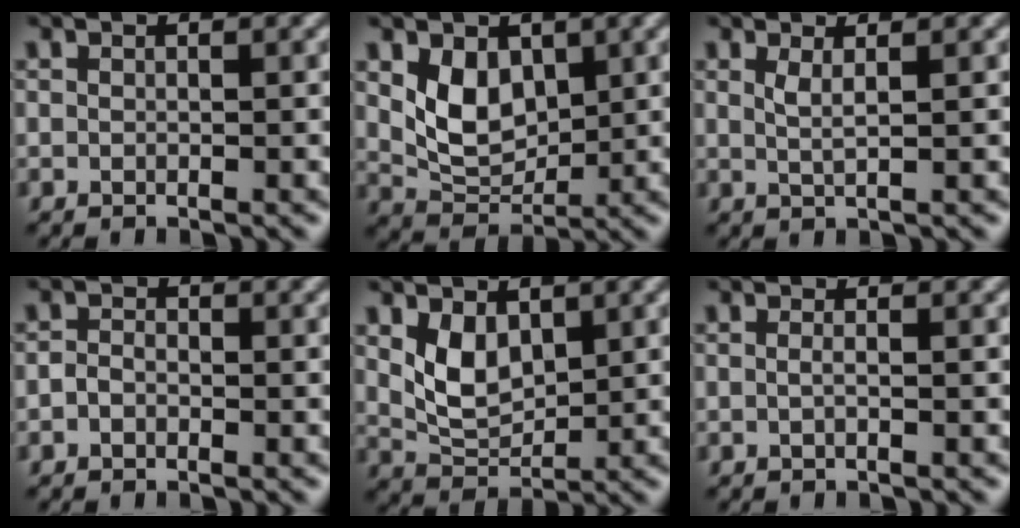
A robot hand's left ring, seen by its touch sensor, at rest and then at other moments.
{"total": 4.4, "force": [1.3, 3.0, 2.8], "torque": [-0.054, -0.010, 0.028]}
{"total": 1.4, "force": [0.6, 0.3, 1.2], "torque": [-0.022, -0.003, 0.008]}
{"total": 1.0, "force": [-0.5, 0.7, 0.5], "torque": [-0.011, 0.001, -0.013]}
{"total": 3.5, "force": [1.3, 2.2, 2.3], "torque": [-0.047, -0.007, 0.034]}
{"total": 0.7, "force": [-0.1, 0.2, 0.6], "torque": [-0.012, -0.005, -0.006]}